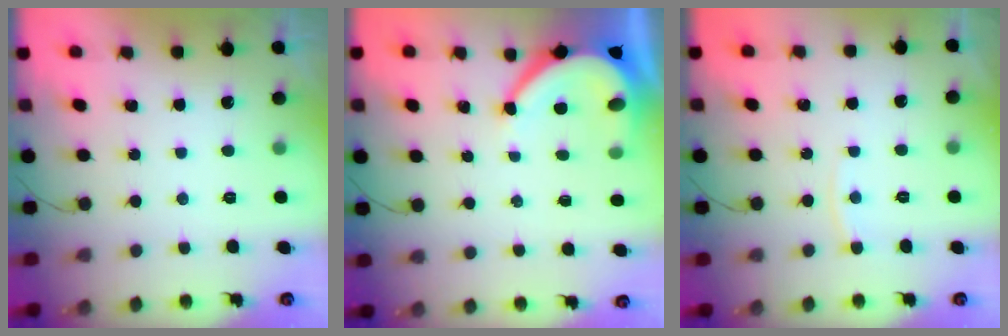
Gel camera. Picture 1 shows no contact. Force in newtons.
{"total": 8.9, "press": 8.9, "slide": 0.9}
{"total": 3.2, "press": 3.1, "slide": 0.4}